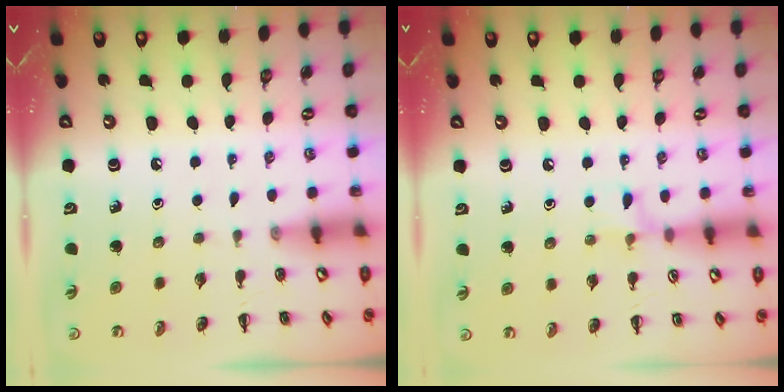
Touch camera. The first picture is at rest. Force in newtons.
{"total": 5.7, "press": 5.4, "slide": 1.8}